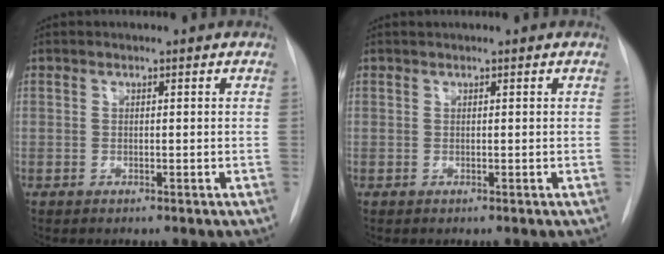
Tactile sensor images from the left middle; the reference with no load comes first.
{"total": 0.0}